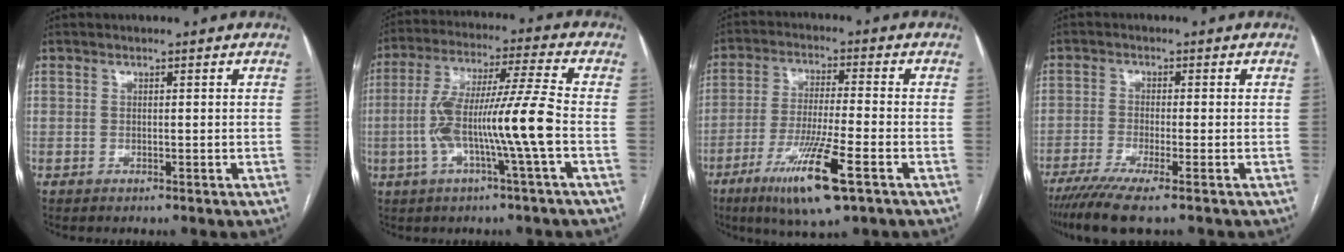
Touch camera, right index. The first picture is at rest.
{"total": 12.8, "force": [-2.8, -0.8, 12.4], "torque": [-0.241, 0.013, -0.055]}
{"total": 12.3, "force": [-6.2, 0.7, 10.6], "torque": [-0.200, -0.029, -0.107]}
{"total": 7.0, "force": [-5.0, -0.3, 4.8], "torque": [-0.078, -0.016, -0.086]}